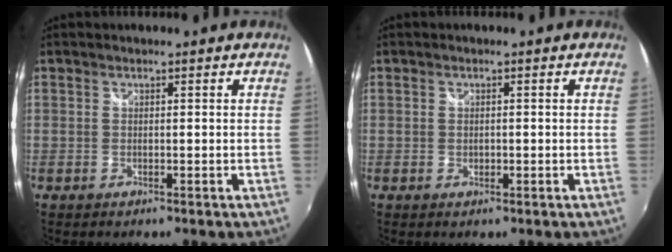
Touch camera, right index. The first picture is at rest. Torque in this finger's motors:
{"motor_torque": [-0.13, 0.07, 0.00, 0.00]}